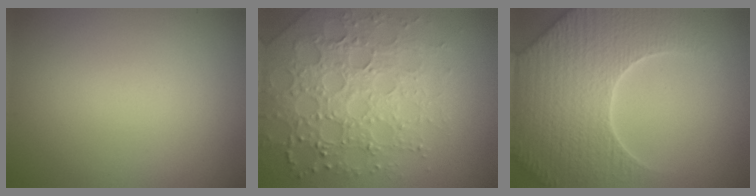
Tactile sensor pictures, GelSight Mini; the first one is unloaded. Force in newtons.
{"total": 5.4, "press": 5.2, "slide": 1.5}
{"total": 7.9, "press": 7.6, "slide": 2.2}